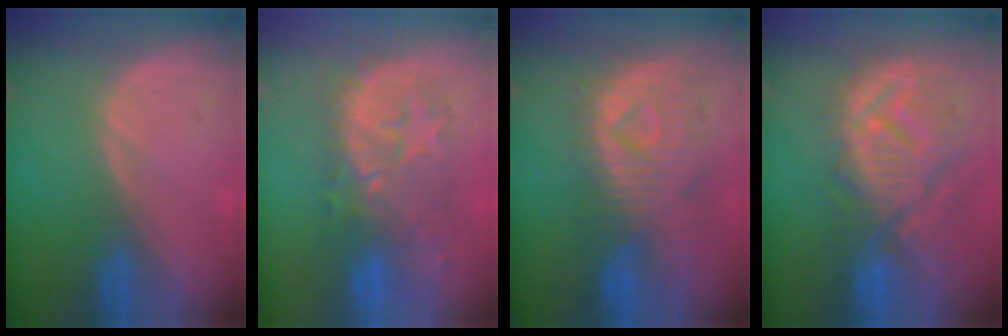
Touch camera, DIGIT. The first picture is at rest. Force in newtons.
{"total": 9.4, "press": 9.2, "slide": 1.7}
{"total": 10.6, "press": 9.5, "slide": 4.8}
{"total": 12.2, "press": 11.0, "slide": 5.4}